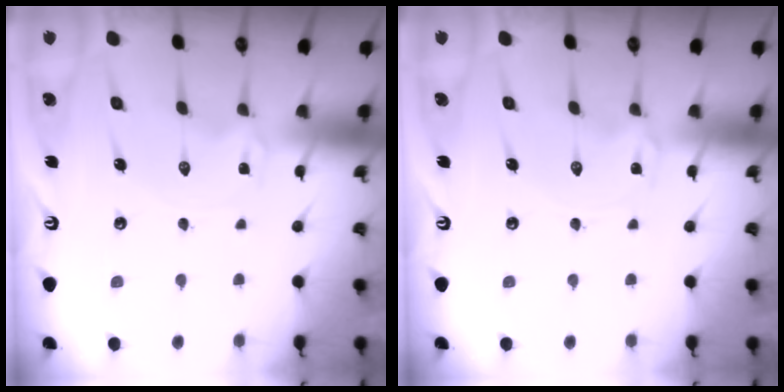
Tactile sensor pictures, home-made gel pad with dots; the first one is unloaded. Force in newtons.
{"total": 0.0}